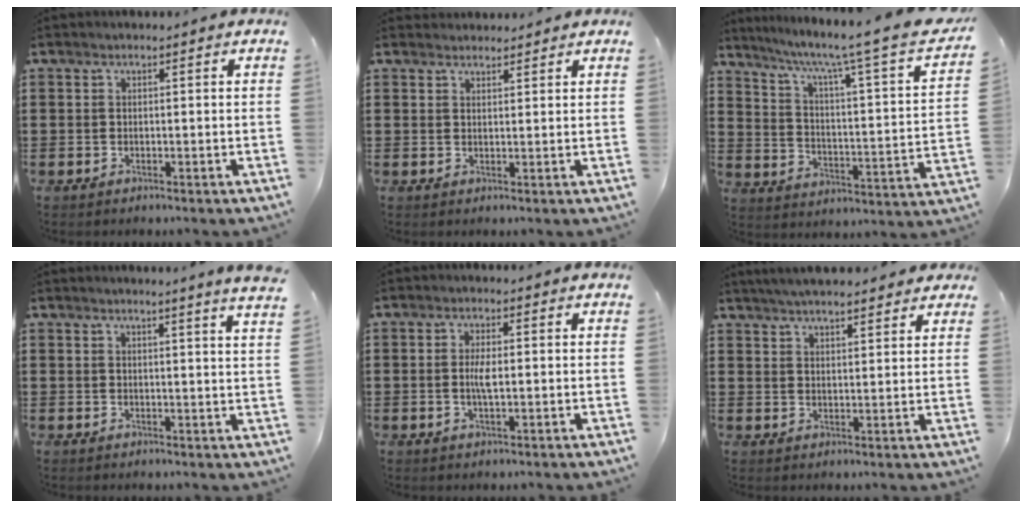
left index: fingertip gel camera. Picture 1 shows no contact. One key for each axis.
{"total": 1.9, "fx": 1.9, "fy": 0.5, "fz": 0.0, "tx": -0.005, "ty": 0.001, "tz": 0.038}
{"total": 6.9, "fx": 5.1, "fy": -0.3, "fz": 4.6, "tx": -0.108, "ty": -0.047, "tz": 0.074}
{"total": 2.7, "fx": 2.3, "fy": -1.1, "fz": 0.9, "tx": -0.022, "ty": -0.014, "tz": 0.041}
{"total": 3.3, "fx": -0.2, "fy": 1.0, "fz": 3.1, "tx": -0.064, "ty": -0.003, "tz": -0.008}
{"total": 4.4, "fx": 4.1, "fy": 0.3, "fz": 1.4, "tx": -0.039, "ty": -0.007, "tz": 0.076}